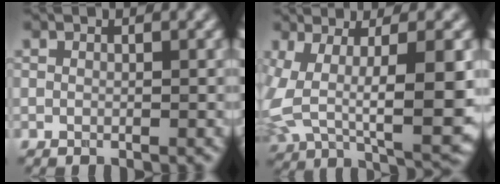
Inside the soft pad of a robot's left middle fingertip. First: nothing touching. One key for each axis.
{"total": 12.0, "fx": -0.1, "fy": 5.6, "fz": 10.6, "tx": -0.202, "ty": -0.021, "tz": 0.011}